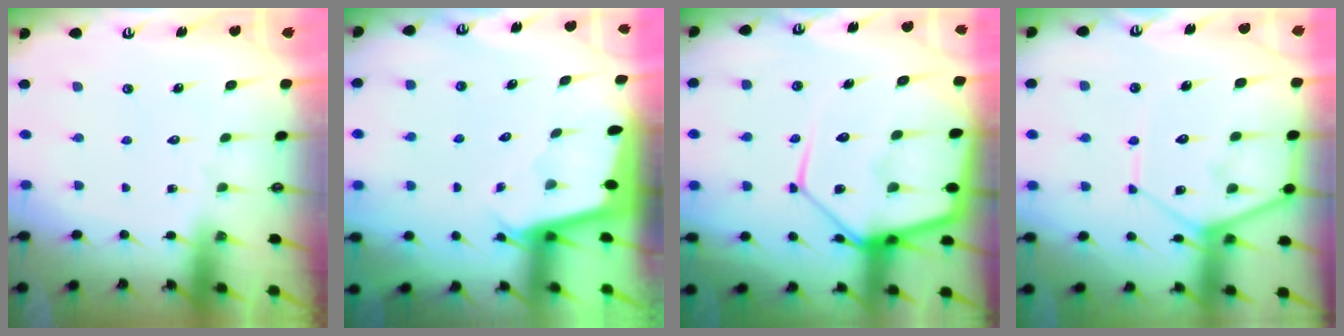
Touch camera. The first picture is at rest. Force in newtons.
{"total": 2.0, "press": 2.0, "slide": 0.1}
{"total": 18.9, "press": 18.8, "slide": 1.9}
{"total": 10.5, "press": 10.4, "slide": 1.0}